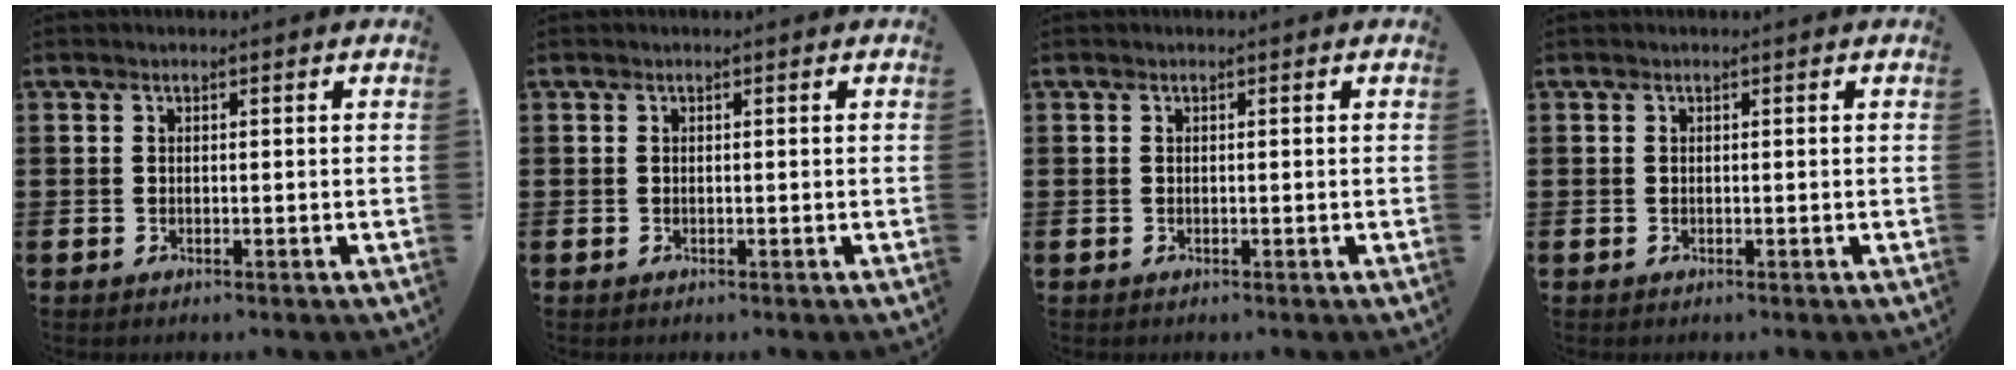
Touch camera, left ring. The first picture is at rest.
{"total": 0.0}
{"total": 0.0}
{"total": 0.0}